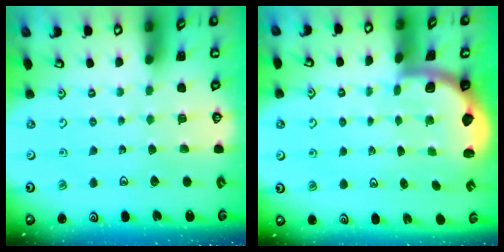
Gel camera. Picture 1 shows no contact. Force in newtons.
{"total": 2.0, "press": 2.0, "slide": 0.5}